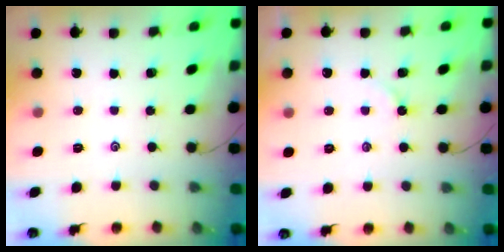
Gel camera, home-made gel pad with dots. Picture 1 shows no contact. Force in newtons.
{"total": 2.1, "press": 2.1, "slide": 0.2}